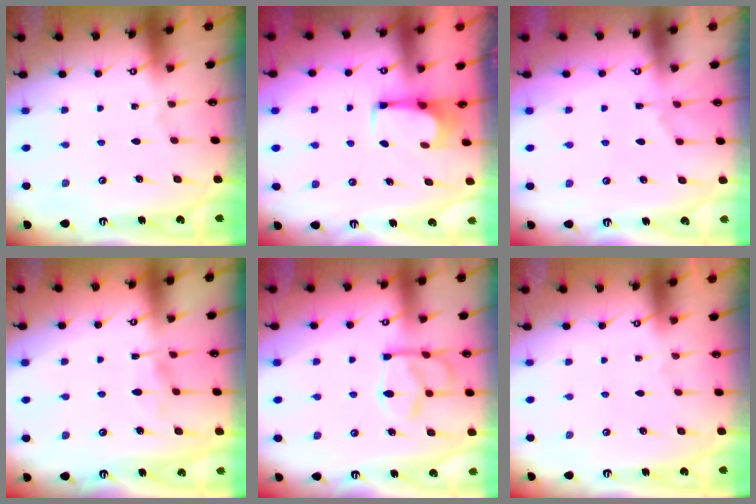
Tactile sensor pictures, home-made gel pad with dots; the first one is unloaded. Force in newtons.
{"total": 2.6, "press": 2.6, "slide": 0.4}
{"total": 5.9, "press": 5.7, "slide": 1.3}
{"total": 4.0, "press": 4.0, "slide": 0.4}
{"total": 13.0, "press": 12.9, "slide": 1.4}
{"total": 1.5, "press": 1.4, "slide": 0.6}